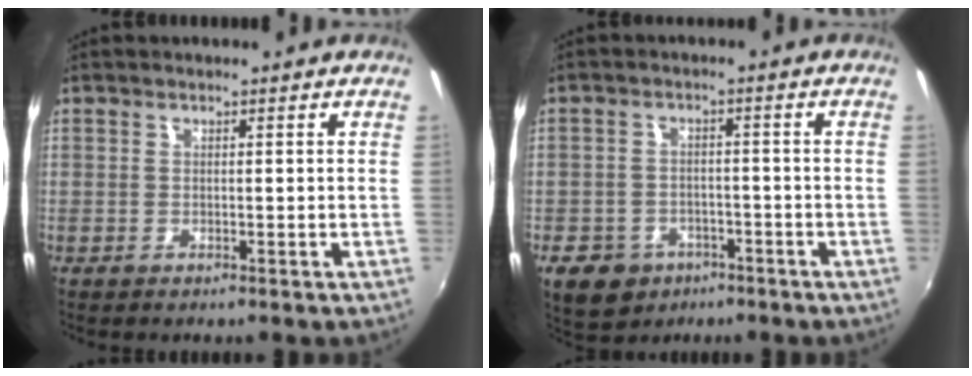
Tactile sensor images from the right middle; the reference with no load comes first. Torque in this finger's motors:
{"motor_torque": [1.02, -1.03, 0.07, 0.08]}